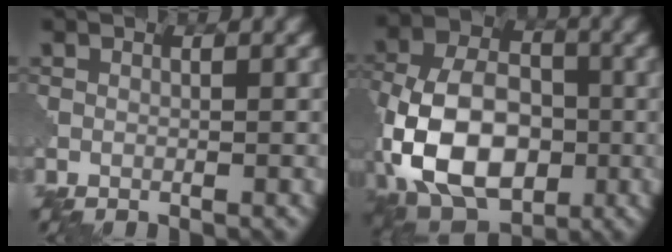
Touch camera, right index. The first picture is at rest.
{"total": 12.3, "force": [-3.4, 8.0, 8.7], "torque": [-0.174, -0.004, -0.076]}